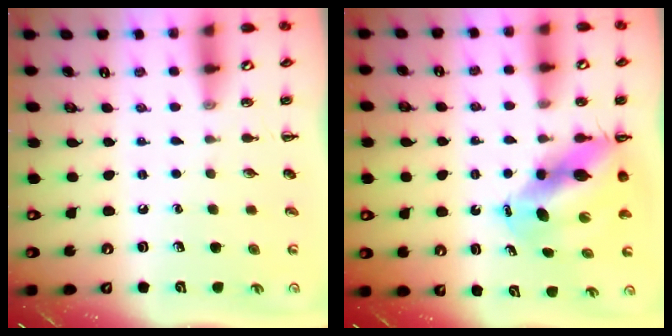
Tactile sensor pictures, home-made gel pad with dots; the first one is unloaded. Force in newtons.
{"total": 10.4, "press": 10.0, "slide": 2.9}